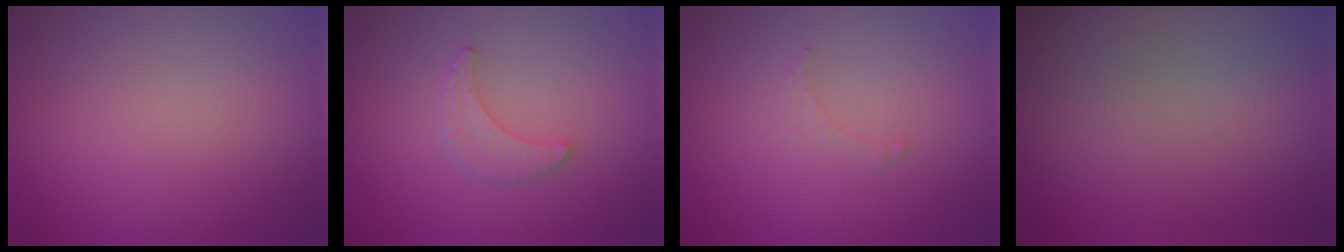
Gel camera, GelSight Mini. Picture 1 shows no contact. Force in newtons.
{"total": 2.0, "press": 1.9, "slide": 0.5}
{"total": 0.8, "press": 0.8, "slide": 0.3}
{"total": 0.0}